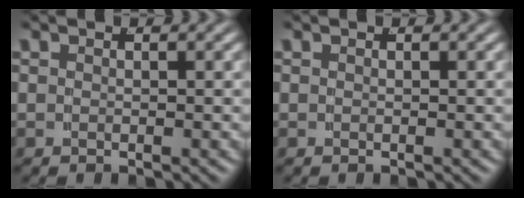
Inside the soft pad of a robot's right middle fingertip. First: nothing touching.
{"total": 0.0}